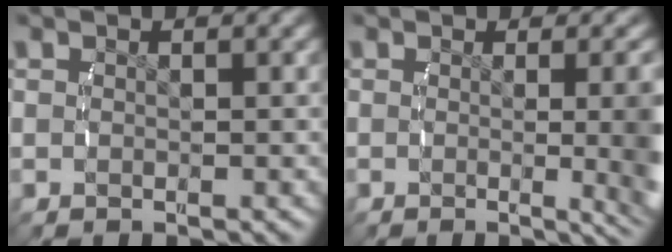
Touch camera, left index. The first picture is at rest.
{"total": 5.8, "force": [-0.5, 1.2, 5.6], "torque": [-0.055, -0.001, -0.012]}